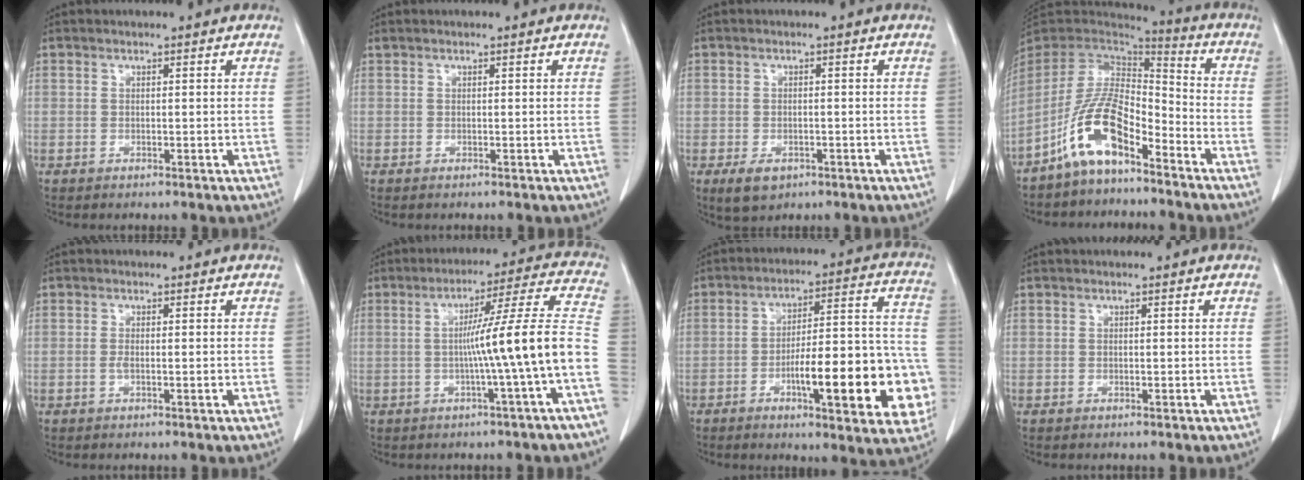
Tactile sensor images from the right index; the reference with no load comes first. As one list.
[{"total": 0.0}, {"total": 3.5, "force": [-1.8, 2.3, 1.9], "torque": [-0.034, -0.003, -0.018]}, {"total": 11.6, "force": [-7.1, 4.1, 8.2], "torque": [-0.176, 0.016, -0.136]}, {"total": 1.4, "force": [-0.3, 0.4, 1.3], "torque": [-0.026, -0.002, -0.004]}, {"total": 12.8, "force": [-2.7, -2.2, 12.3], "torque": [-0.174, 0.017, -0.041]}, {"total": 19.8, "force": [-6.1, 4.5, 18.3], "torque": [-0.194, 0.031, -0.073]}, {"total": 0.0}]